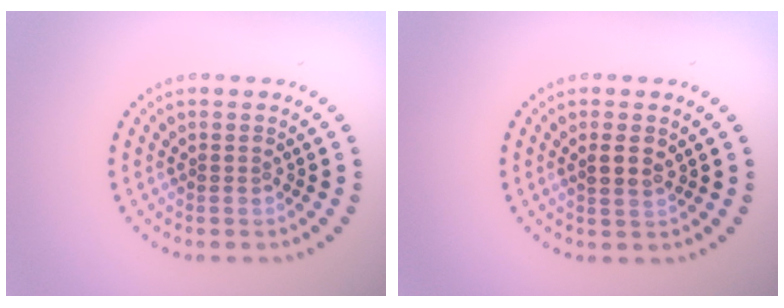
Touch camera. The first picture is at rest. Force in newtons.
{"total": 1.3, "press": 1.2, "slide": 0.5}